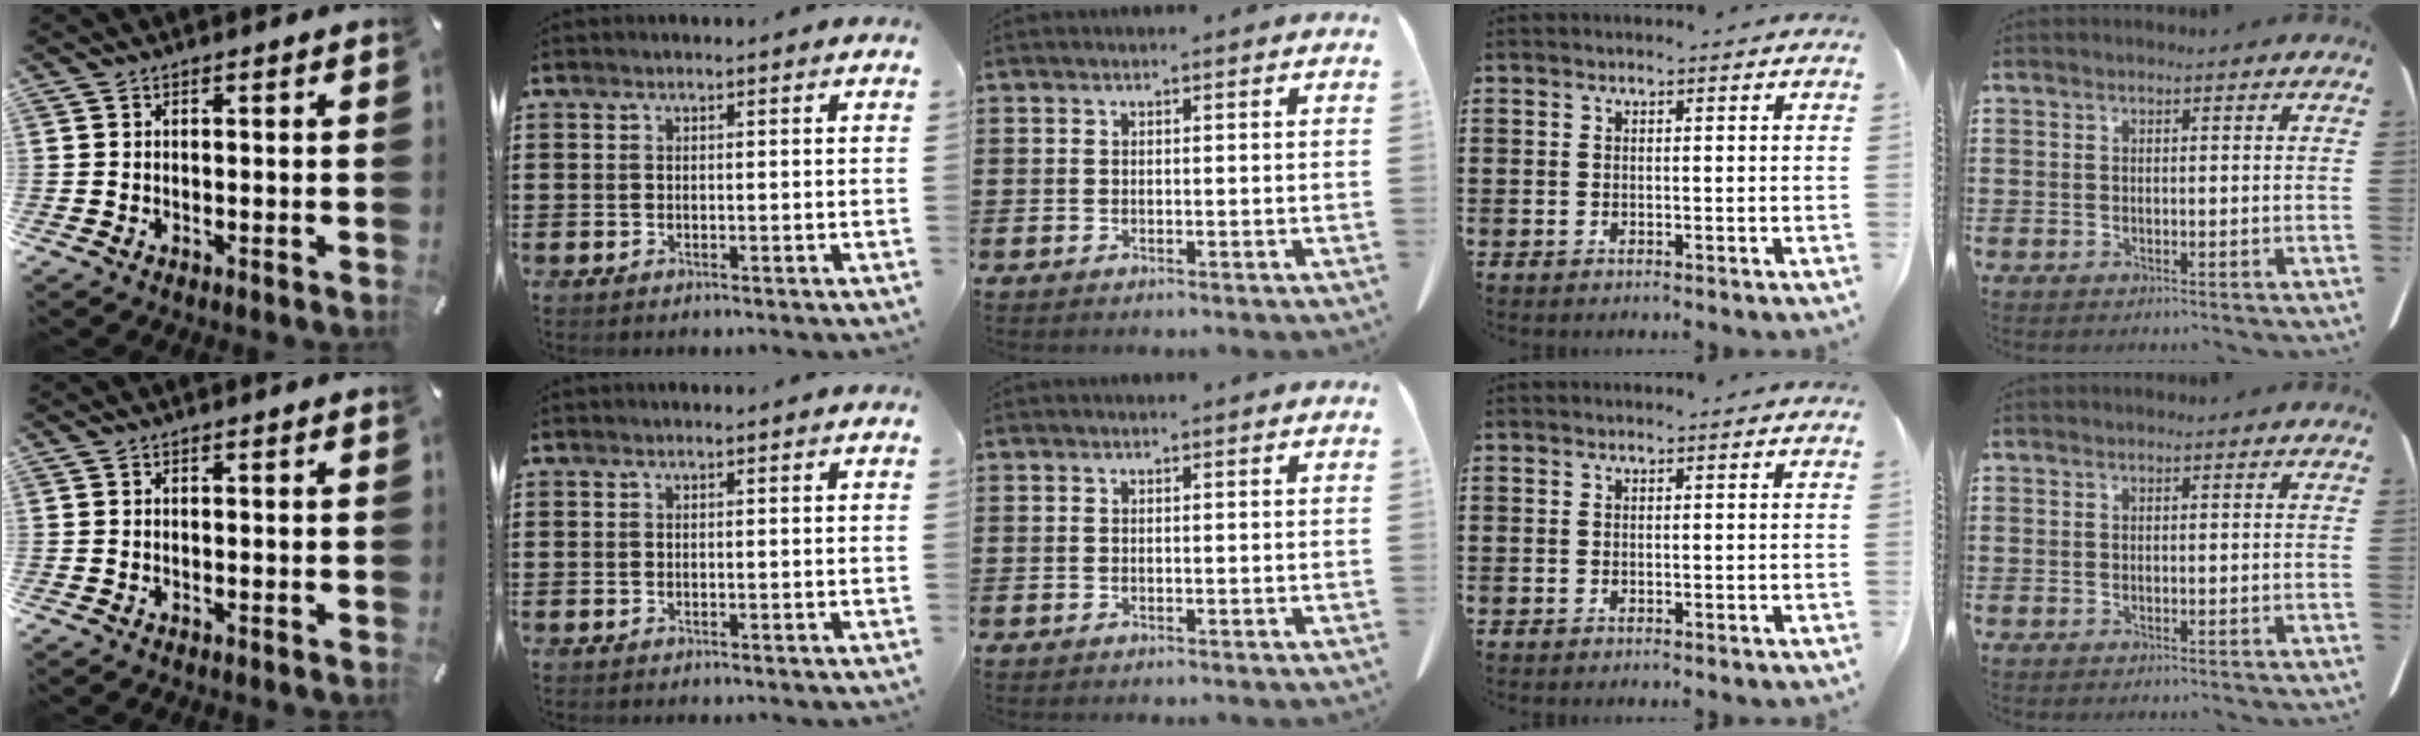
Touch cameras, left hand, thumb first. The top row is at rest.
{}